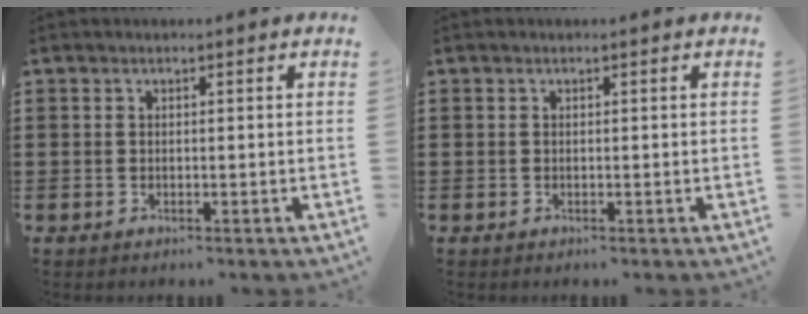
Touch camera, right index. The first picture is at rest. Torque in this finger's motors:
{"motor_torque": [-0.01, 0.01, 0.00, 0.00]}